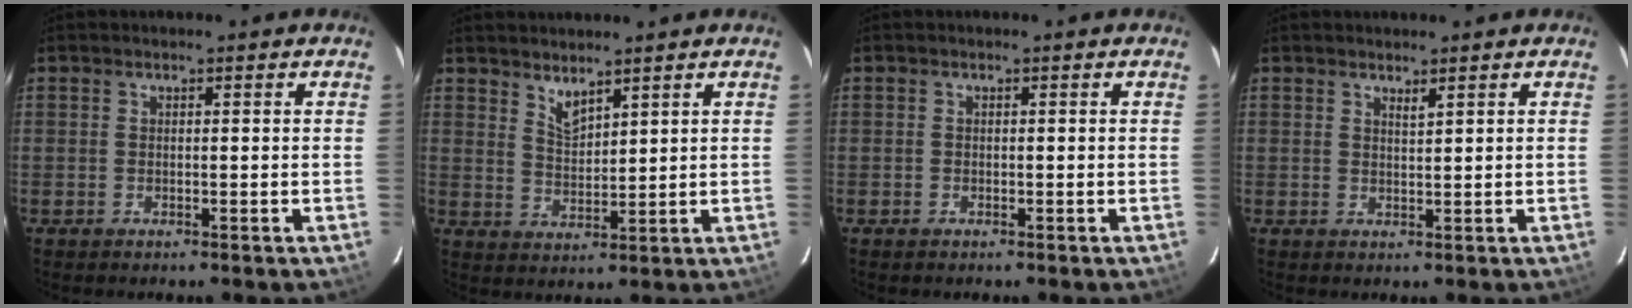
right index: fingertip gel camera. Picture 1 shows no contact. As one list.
[{"total": 3.9, "force": [3.3, 1.0, 1.7], "torque": [-0.030, -0.006, 0.060]}, {"total": 0.0}, {"total": 1.1, "force": [1.0, 0.1, 0.6], "torque": [-0.011, -0.002, 0.016]}]